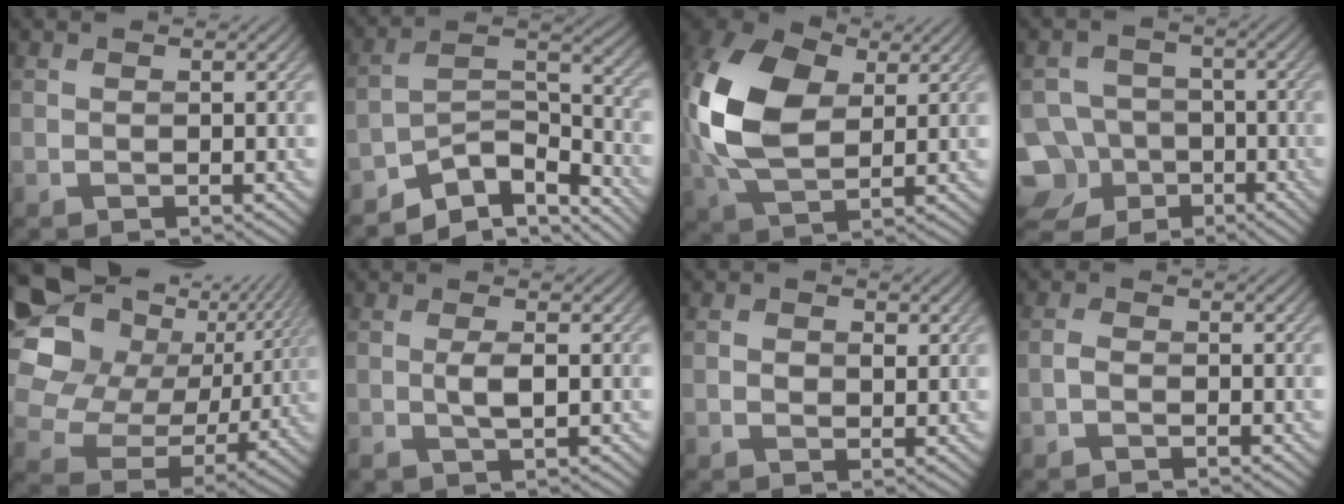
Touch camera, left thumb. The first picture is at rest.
{"total": 9.4, "force": [-7.4, 3.1, 4.9], "torque": [-0.076, -0.003, -0.141]}
{"total": 13.6, "force": [2.4, 8.8, 10.1], "torque": [-0.251, 0.013, 0.042]}
{"total": 11.6, "force": [-6.3, 9.3, 2.9], "torque": [-0.084, -0.040, -0.122]}
{"total": 19.6, "force": [6.0, 15.7, 10.2], "torque": [-0.269, 0.028, 0.107]}
{"total": 2.3, "force": [-0.2, 0.9, 2.2], "torque": [-0.051, -0.003, -0.004]}
{"total": 1.6, "force": [0.1, 1.2, 1.0], "torque": [-0.021, -0.002, -0.002]}
{"total": 1.3, "force": [-0.9, 0.6, 0.8], "torque": [-0.016, 0.002, -0.022]}